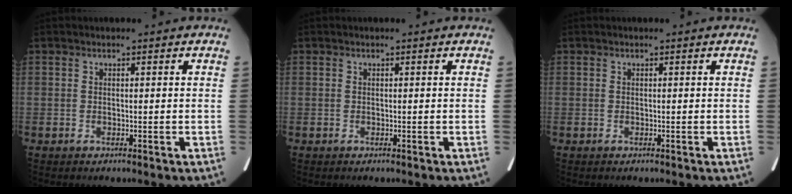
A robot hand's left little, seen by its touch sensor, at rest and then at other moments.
{"total": 0.0}
{"total": 0.0}